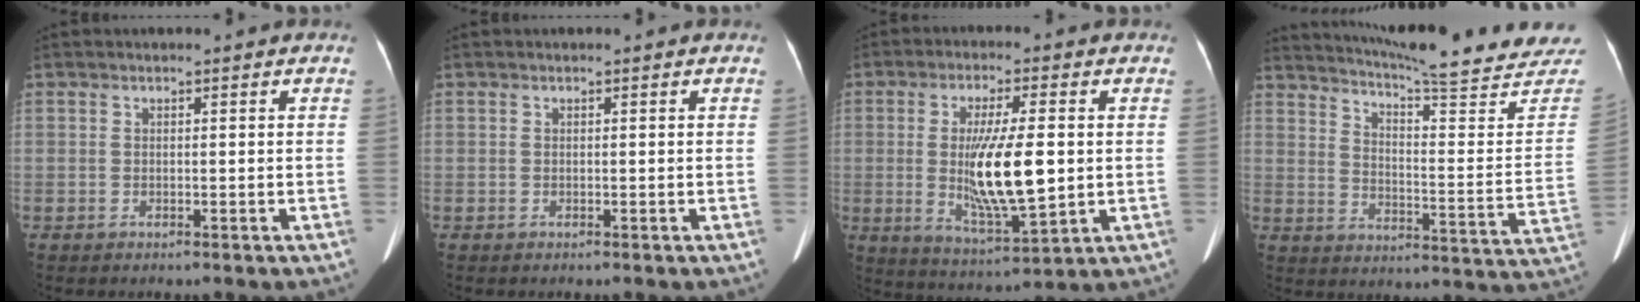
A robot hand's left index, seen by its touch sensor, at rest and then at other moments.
{"total": 0.0}
{"total": 12.3, "force": [-0.1, 2.3, 12.1], "torque": [-0.228, -0.017, 0.003]}
{"total": 25.6, "force": [23.8, 0.9, 9.4], "torque": [-0.143, -0.099, 0.296]}